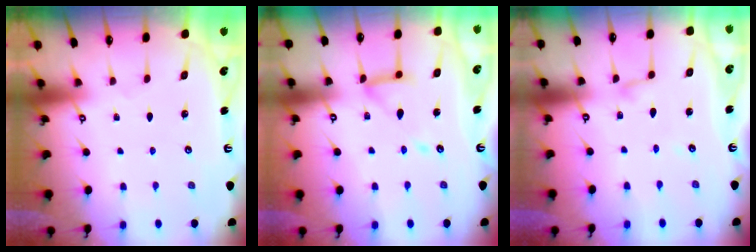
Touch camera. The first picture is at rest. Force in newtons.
{"total": 12.9, "press": 12.9, "slide": 1.3}
{"total": 2.7, "press": 2.7, "slide": 0.1}